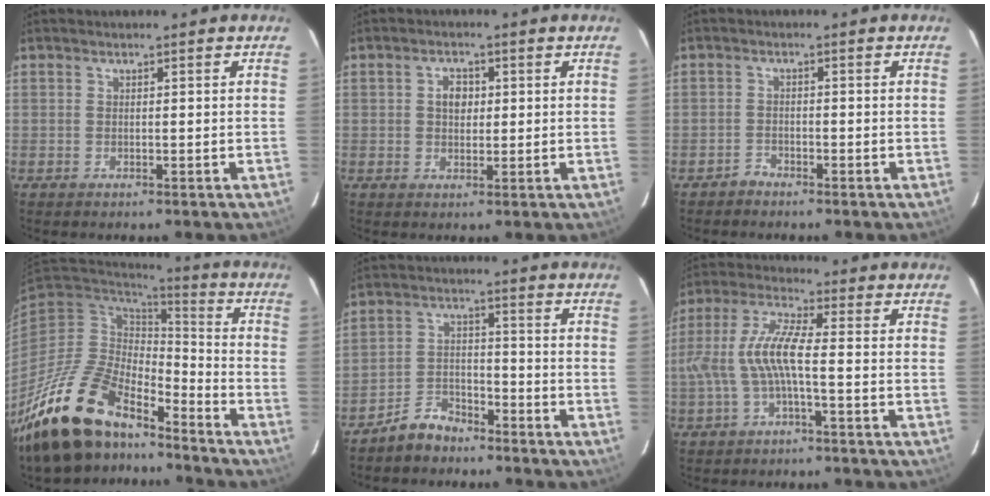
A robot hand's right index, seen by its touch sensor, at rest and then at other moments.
{"total": 3.1, "force": [0.5, 2.4, 1.9], "torque": [-0.029, 0.009, 0.007]}
{"total": 1.5, "force": [-1.4, 0.6, -0.2], "torque": [0.004, 0.008, -0.028]}
{"total": 20.6, "force": [-15.9, 7.6, 10.6], "torque": [-0.223, -0.027, -0.290]}
{"total": 6.0, "force": [-5.1, 2.9, 1.2], "torque": [-0.034, 0.024, -0.089]}
{"total": 9.0, "force": [-1.7, 1.6, 8.7], "torque": [-0.189, 0.008, -0.028]}